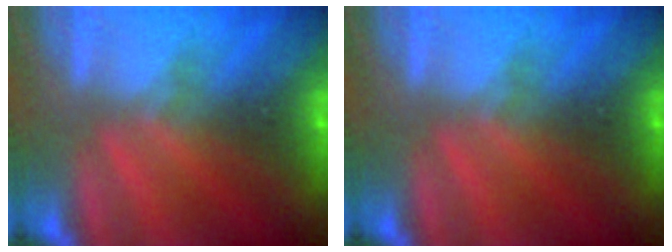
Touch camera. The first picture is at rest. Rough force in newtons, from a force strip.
{"total": 0.0}